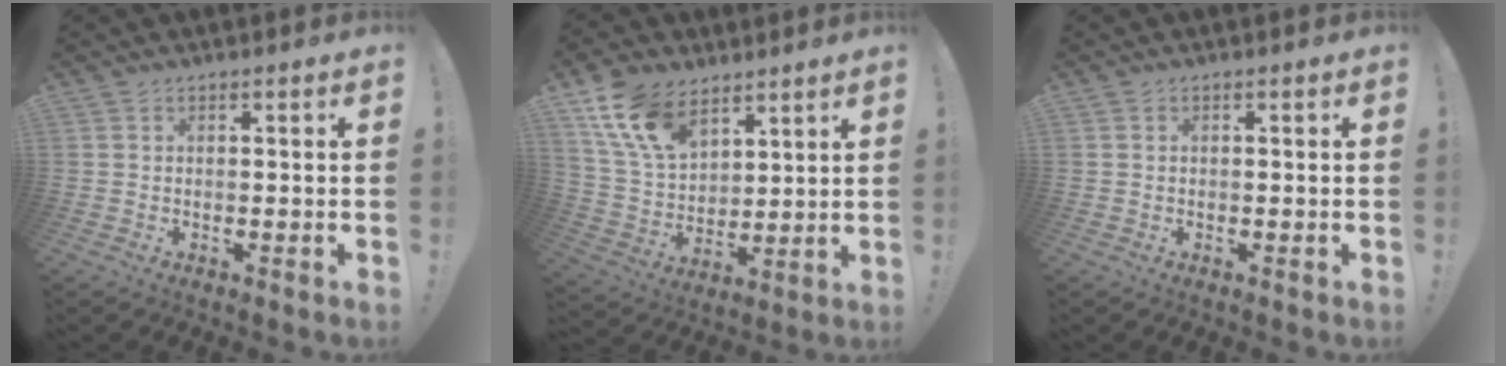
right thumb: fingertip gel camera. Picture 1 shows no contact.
{"total": 14.9, "force": [9.2, 8.9, 7.6], "torque": [-0.146, -0.043, 0.180]}
{"total": 0.0}